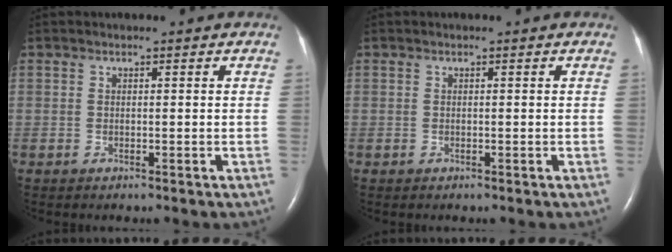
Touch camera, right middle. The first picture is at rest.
{"total": 0.0}